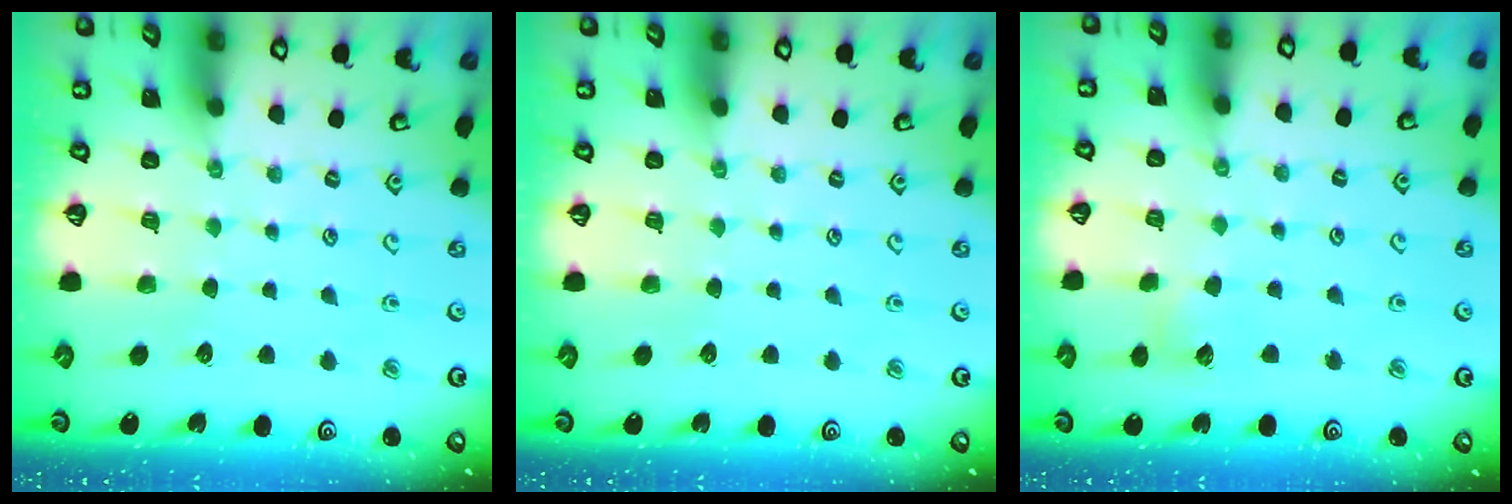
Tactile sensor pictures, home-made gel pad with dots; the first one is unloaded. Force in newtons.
{"total": 0.0}
{"total": 6.5, "press": 6.5, "slide": 0.6}